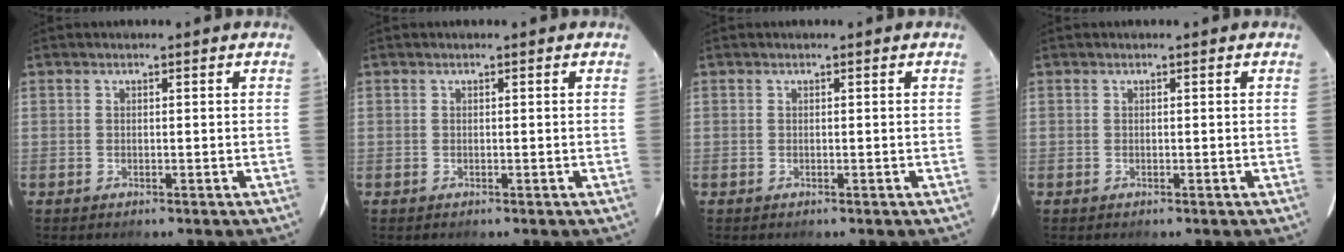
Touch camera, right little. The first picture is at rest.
{"total": 0.0}
{"total": 0.0}
{"total": 0.0}